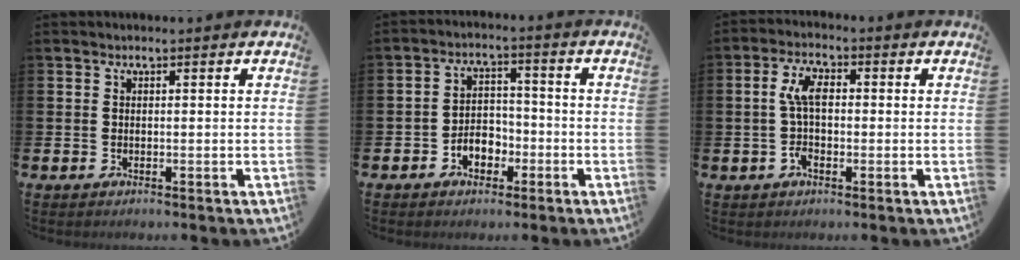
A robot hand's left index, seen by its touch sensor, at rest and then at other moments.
{"total": 3.7, "force": [-2.1, 2.6, 1.7], "torque": [-0.032, 0.004, -0.046]}
{"total": 5.5, "force": [0.1, 2.7, 4.8], "torque": [-0.082, 0.003, -0.004]}